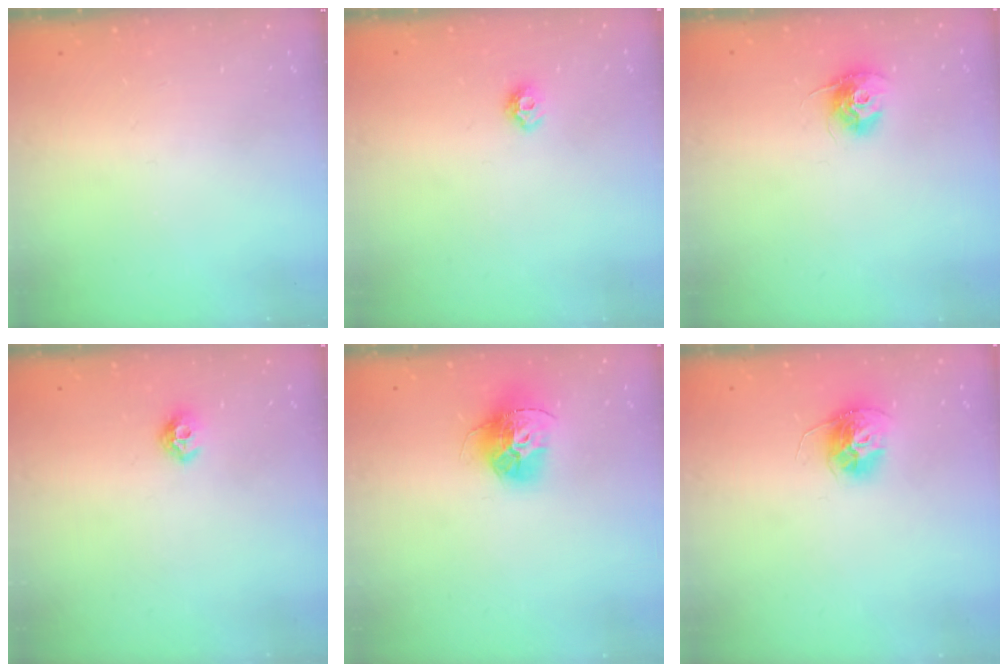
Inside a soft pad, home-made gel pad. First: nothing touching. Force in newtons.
{"total": 6.1, "press": 6.1, "slide": 0.8}
{"total": 10.6, "press": 10.6, "slide": 0.7}
{"total": 6.5, "press": 6.5, "slide": 0.7}
{"total": 13.9, "press": 13.8, "slide": 1.4}
{"total": 11.9, "press": 11.9, "slide": 1.0}